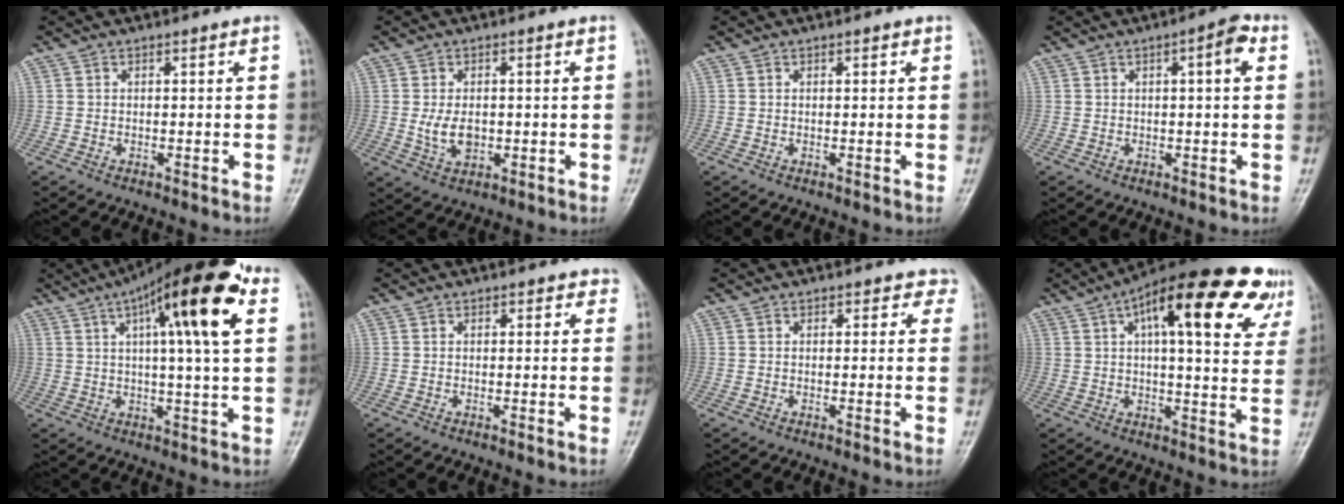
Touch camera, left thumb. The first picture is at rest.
{"total": 5.1, "force": [-0.3, 3.4, 3.8], "torque": [-0.062, -0.007, 0.001]}
{"total": 0.8, "force": [0.4, 0.5, 0.4], "torque": [0.000, -0.001, 0.002]}
{"total": 4.5, "force": [1.3, 1.3, 4.1], "torque": [-0.055, 0.007, 0.013]}
{"total": 18.2, "force": [6.9, 4.2, 16.3], "torque": [-0.240, 0.006, 0.098]}
{"total": 1.8, "force": [1.1, 1.3, 0.6], "torque": [0.017, -0.002, 0.006]}
{"total": 2.7, "force": [1.8, 1.9, 0.4], "torque": [0.029, -0.007, 0.004]}
{"total": 24.4, "force": [11.6, 8.3, 19.8], "torque": [-0.258, 0.008, 0.156]}